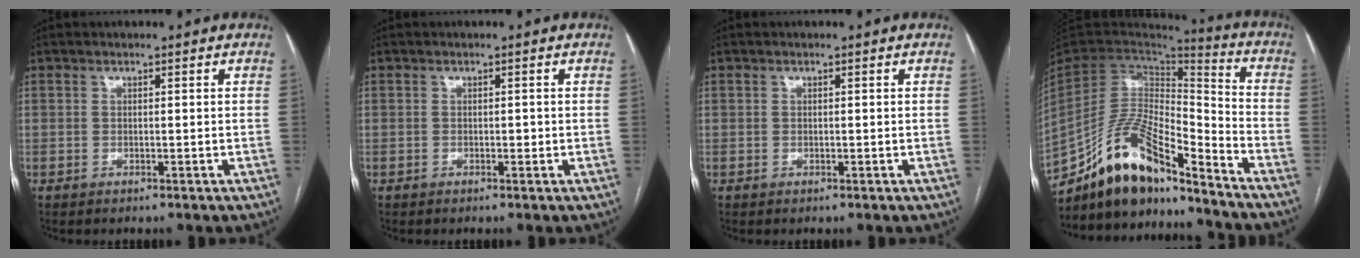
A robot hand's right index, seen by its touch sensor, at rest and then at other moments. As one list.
[{"total": 0.7, "force": [-0.1, 0.5, 0.5], "torque": [-0.006, 0.001, -0.003]}, {"total": 0.0}, {"total": 16.1, "force": [-13.5, 3.5, 8.0], "torque": [-0.141, 0.037, -0.246]}]